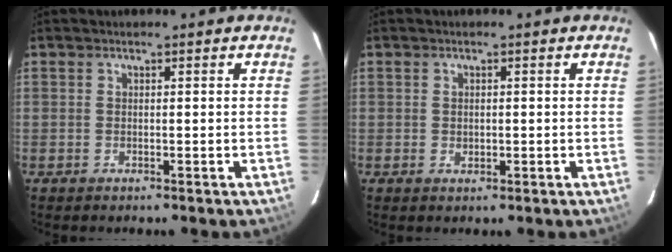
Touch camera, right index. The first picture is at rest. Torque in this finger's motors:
{"motor_torque": [-0.01, 0.08, -0.01, 0.00]}